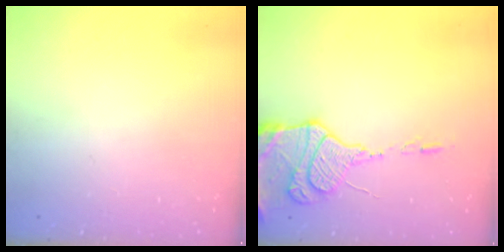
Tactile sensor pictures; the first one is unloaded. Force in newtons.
{"total": 15.6, "press": 15.1, "slide": 3.7}